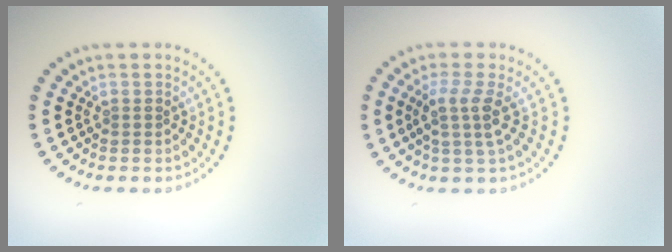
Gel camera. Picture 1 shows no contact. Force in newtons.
{"total": 2.7, "press": 2.2, "slide": 1.7}